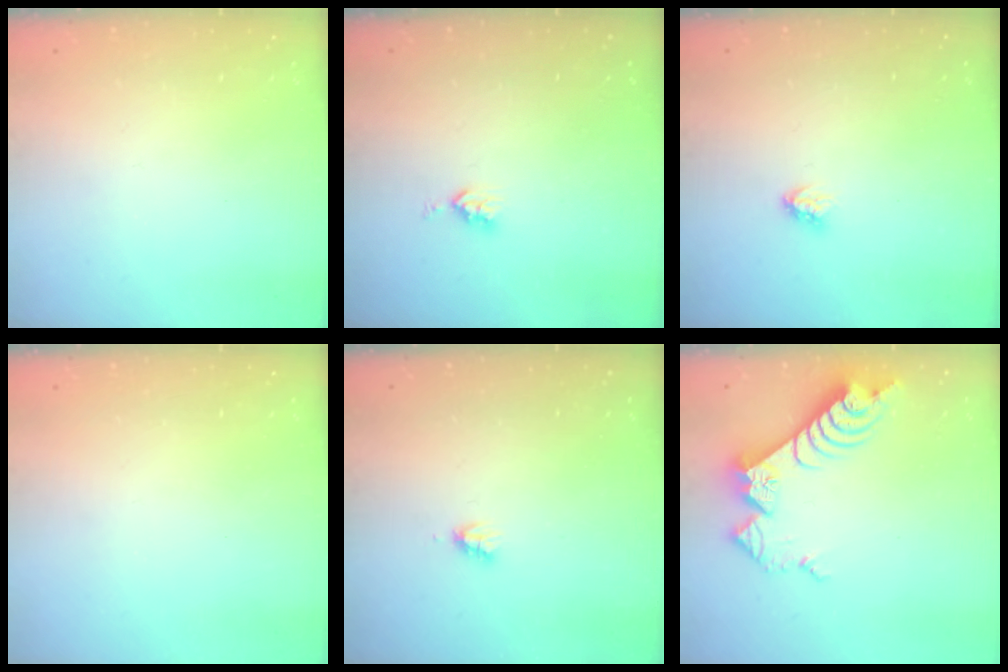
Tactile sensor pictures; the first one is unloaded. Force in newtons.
{"total": 4.4, "press": 4.3, "slide": 0.6}
{"total": 3.0, "press": 2.9, "slide": 0.4}
{"total": 0.0}
{"total": 2.2, "press": 2.2, "slide": 0.3}
{"total": 11.2, "press": 11.1, "slide": 1.4}